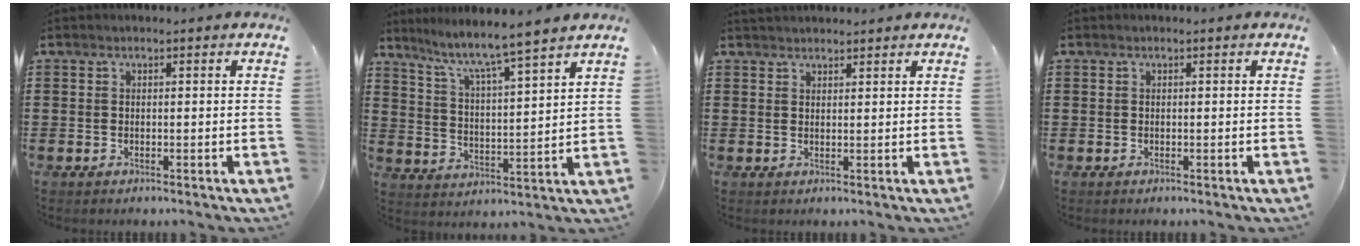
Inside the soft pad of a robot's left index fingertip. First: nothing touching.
{"total": 6.0, "force": [5.3, -0.8, 2.8], "torque": [-0.078, -0.041, 0.082]}
{"total": 1.7, "force": [1.6, 0.2, 0.1], "torque": [-0.006, 0.002, 0.033]}
{"total": 0.0}